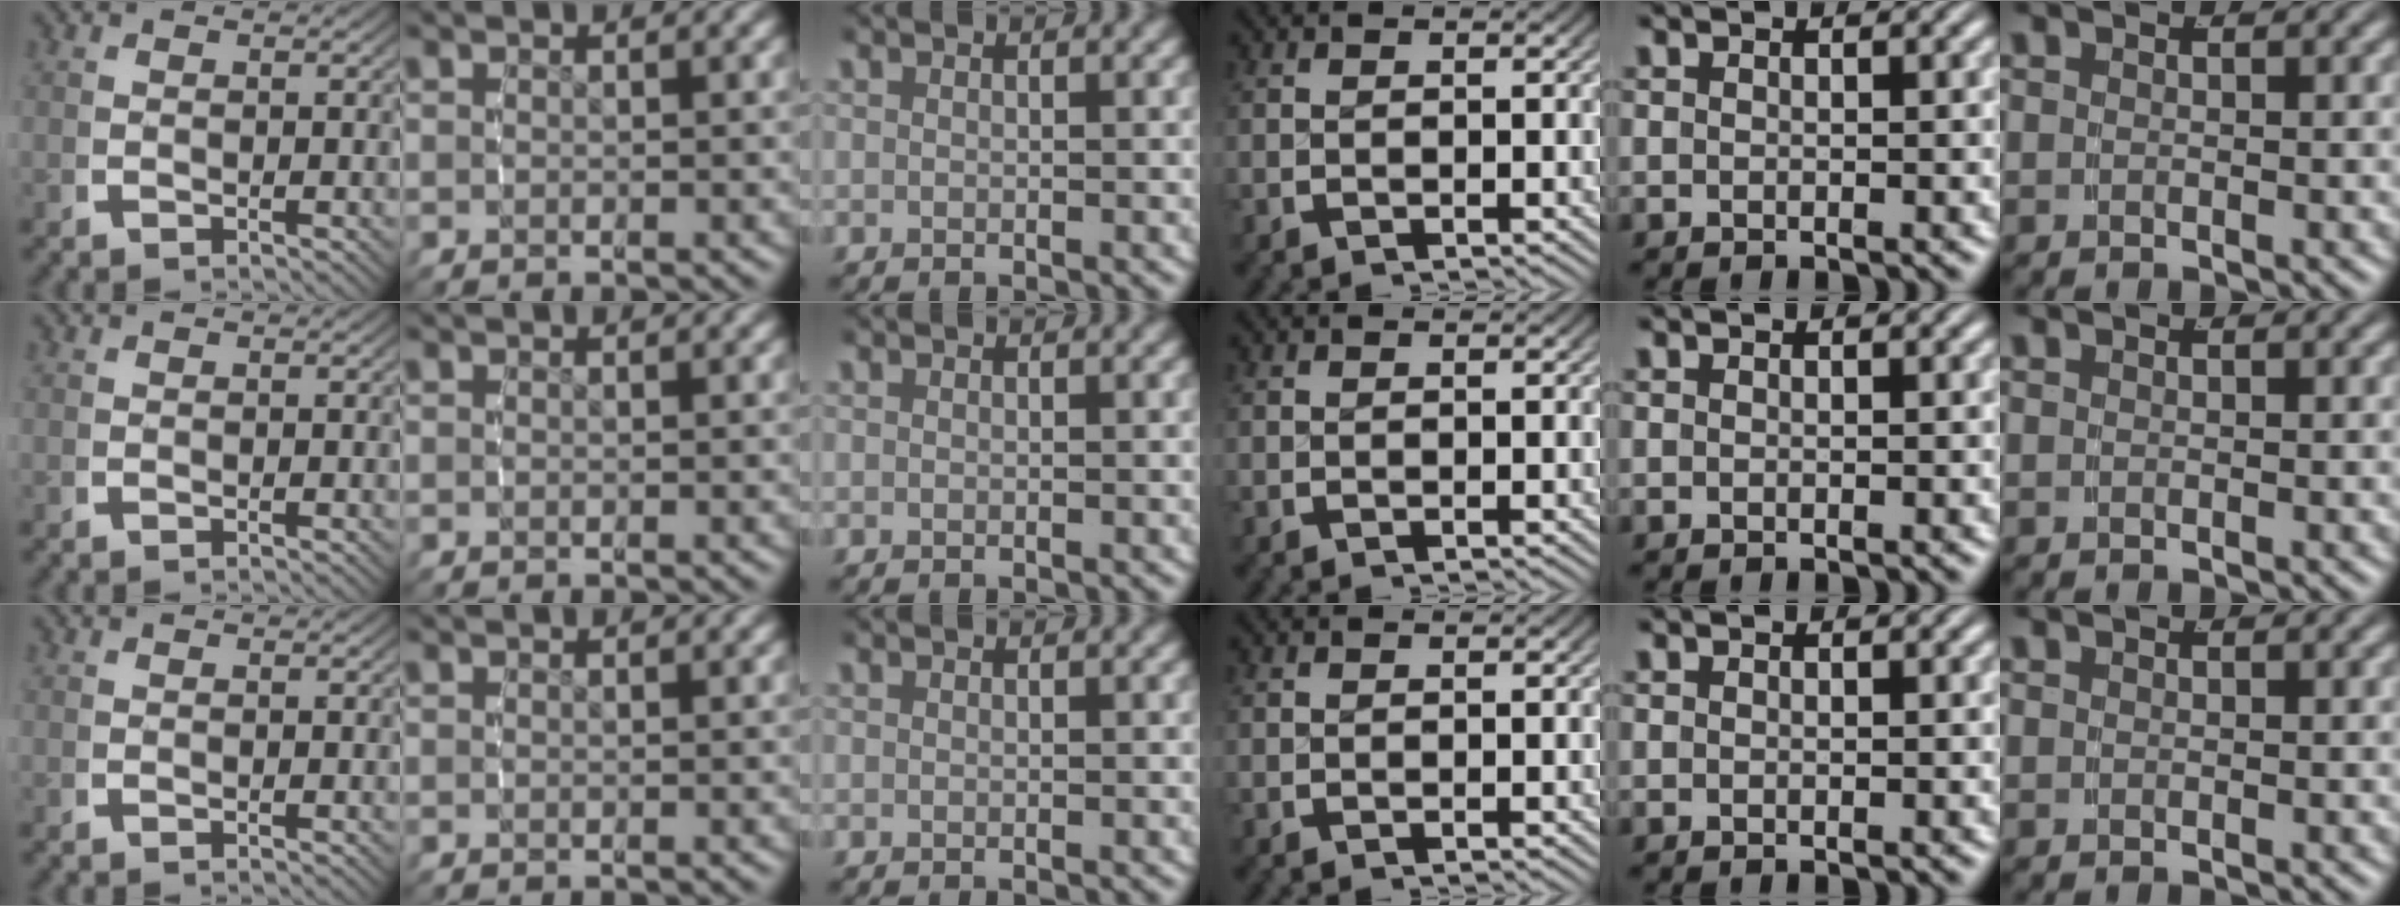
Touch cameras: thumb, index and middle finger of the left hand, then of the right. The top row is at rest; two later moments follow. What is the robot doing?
{"motion": "reach", "object": "shoes"}